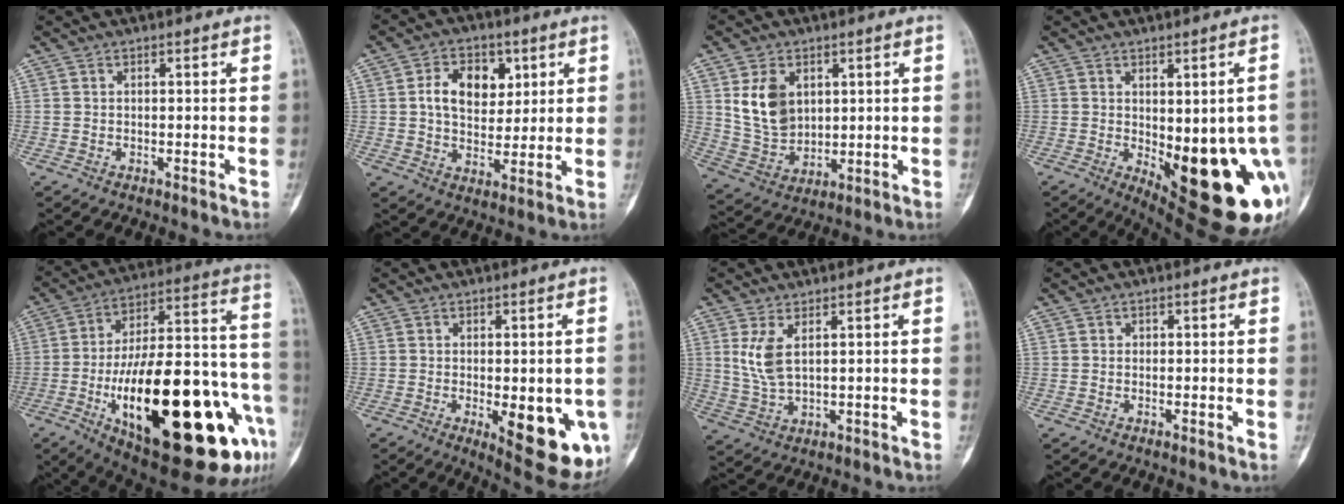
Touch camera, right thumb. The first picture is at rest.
{"total": 10.3, "force": [2.8, 7.2, 6.8], "torque": [-0.074, -0.004, 0.047]}
{"total": 10.4, "force": [3.2, 7.5, 6.5], "torque": [-0.098, -0.018, 0.076]}
{"total": 22.9, "force": [-5.5, 9.0, 20.3], "torque": [-0.187, -0.012, -0.044]}
{"total": 37.6, "force": [-13.2, 13.5, 32.6], "torque": [-0.446, 0.041, -0.189]}
{"total": 13.9, "force": [-3.9, 5.3, 12.3], "torque": [-0.125, -0.013, -0.036]}
{"total": 5.8, "force": [1.9, 2.5, 4.9], "torque": [-0.107, -0.010, 0.050]}
{"total": 0.5, "force": [0.1, 0.5, 0.1], "torque": [0.001, 0.002, 0.001]}